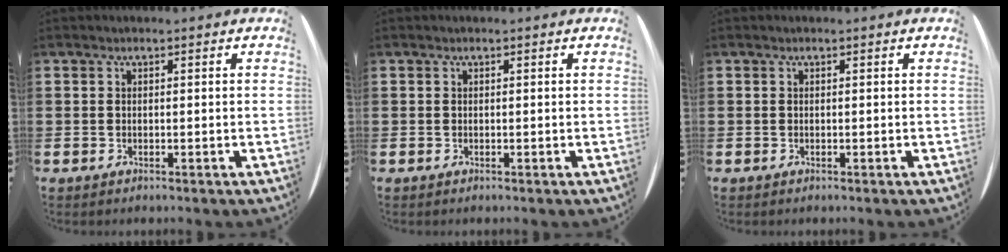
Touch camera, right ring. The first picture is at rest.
{"total": 0.0}
{"total": 0.0}